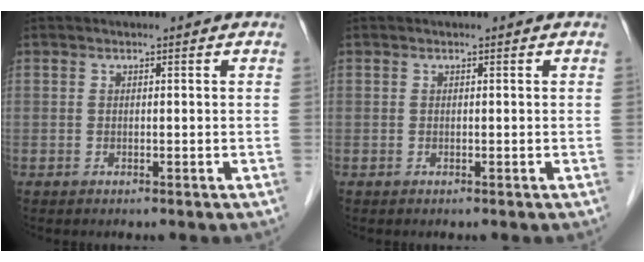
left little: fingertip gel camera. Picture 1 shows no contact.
{"total": 0.0}